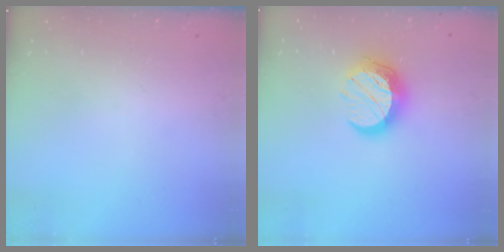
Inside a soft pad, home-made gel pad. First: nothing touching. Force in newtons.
{"total": 13.0, "press": 12.9, "slide": 1.2}